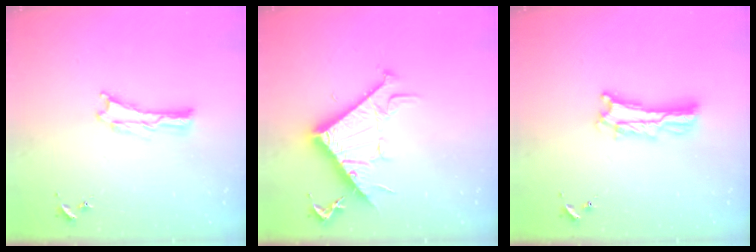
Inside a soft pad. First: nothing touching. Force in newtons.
{"total": 11.9, "press": 11.9, "slide": 0.2}
{"total": 4.9, "press": 4.8, "slide": 0.5}